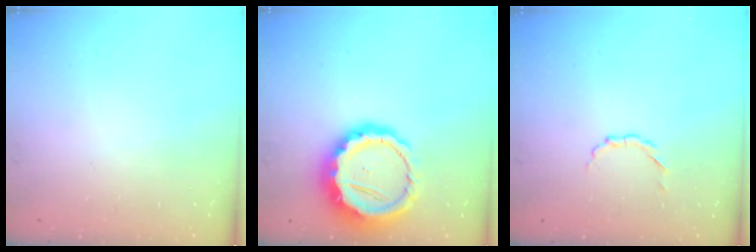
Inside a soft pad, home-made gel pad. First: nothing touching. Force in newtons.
{"total": 14.2, "press": 13.9, "slide": 2.8}
{"total": 2.9, "press": 2.7, "slide": 1.1}